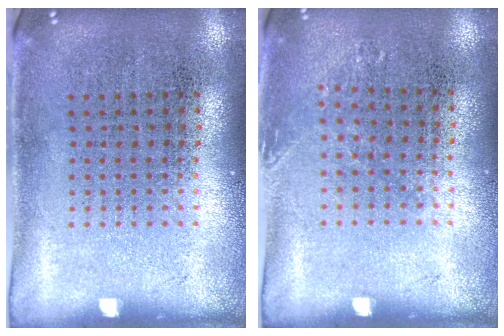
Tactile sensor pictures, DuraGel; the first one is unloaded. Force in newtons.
{"total": 0.8, "press": 0.8, "slide": 0.1}